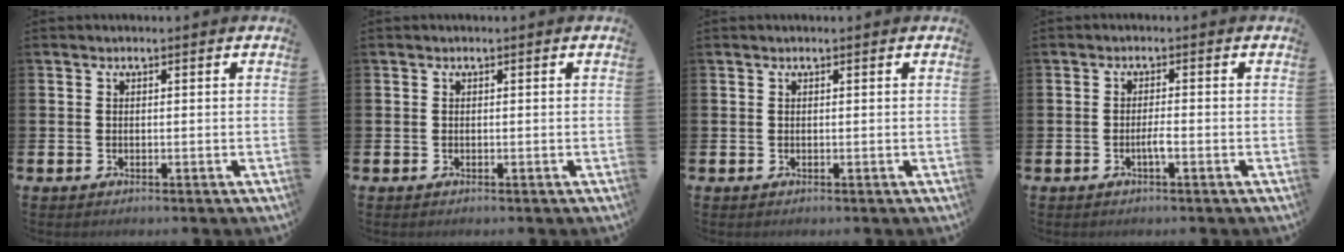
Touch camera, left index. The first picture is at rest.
{"total": 0.0}
{"total": 0.0}
{"total": 1.5, "force": [-0.8, 0.2, 1.3], "torque": [-0.033, 0.003, -0.013]}